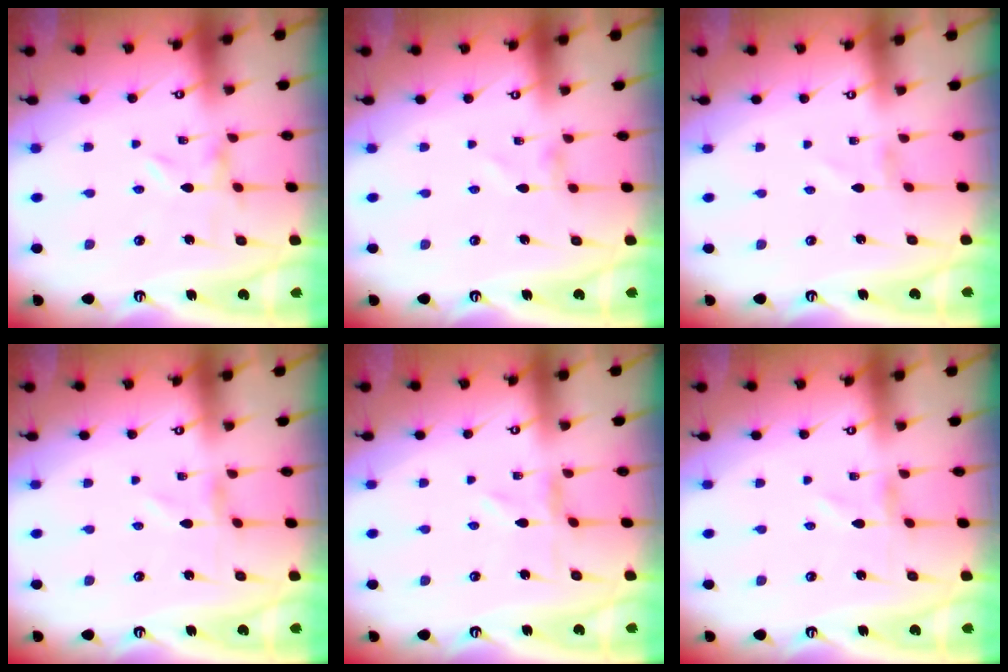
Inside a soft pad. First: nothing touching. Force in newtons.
{"total": 0.9, "press": 0.9, "slide": 0.1}
{"total": 1.3, "press": 1.2, "slide": 0.1}
{"total": 1.0, "press": 1.0, "slide": 0.1}
{"total": 0.0}
{"total": 1.0, "press": 1.0, "slide": 0.1}